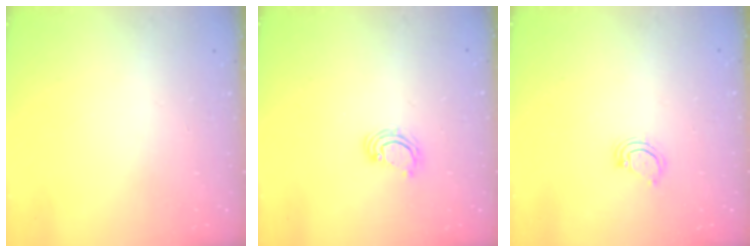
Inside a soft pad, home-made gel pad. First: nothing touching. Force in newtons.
{"total": 3.7, "press": 3.7, "slide": 0.2}
{"total": 3.8, "press": 3.8, "slide": 0.5}